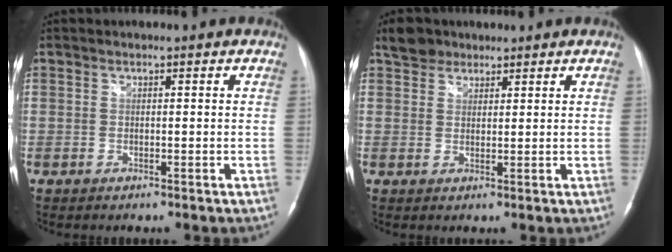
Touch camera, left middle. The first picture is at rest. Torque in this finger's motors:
{"motor_torque": [0.06, 0.01, -0.06, 0.00]}